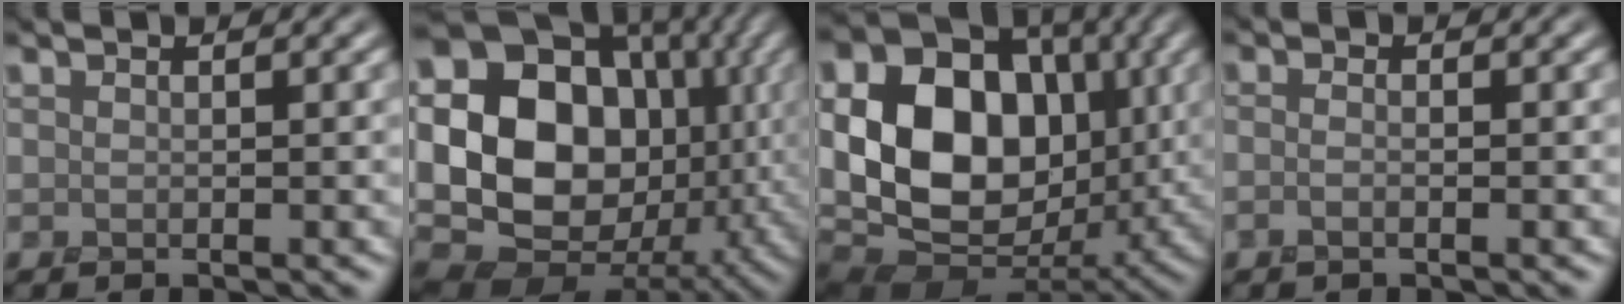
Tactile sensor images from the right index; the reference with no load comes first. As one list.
[{"total": 20.2, "force": [1.8, 15.8, 12.5], "torque": [-0.240, 0.016, 0.046]}, {"total": 16.9, "force": [1.2, 12.7, 11.1], "torque": [-0.218, -0.002, 0.021]}, {"total": 0.8, "force": [-0.8, 0.0, 0.3], "torque": [-0.006, -0.003, -0.016]}]